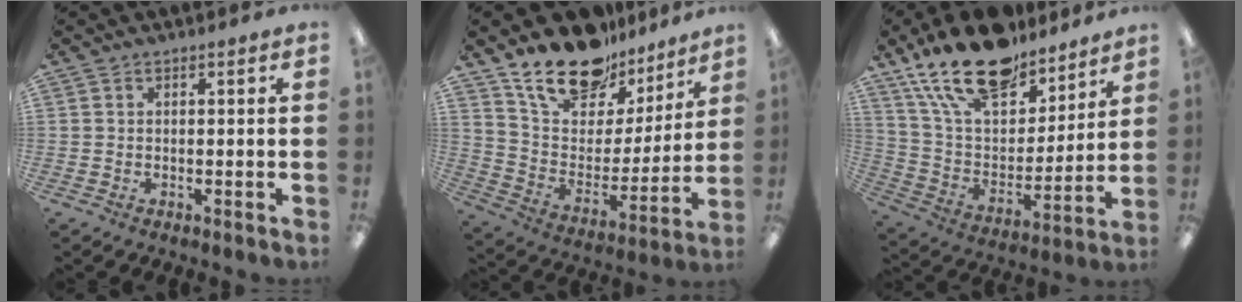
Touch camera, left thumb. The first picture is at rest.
{"total": 19.5, "force": [15.5, 9.3, 7.2], "torque": [-0.148, -0.102, 0.281]}
{"total": 21.2, "force": [15.9, 9.4, 10.3], "torque": [-0.195, -0.088, 0.285]}